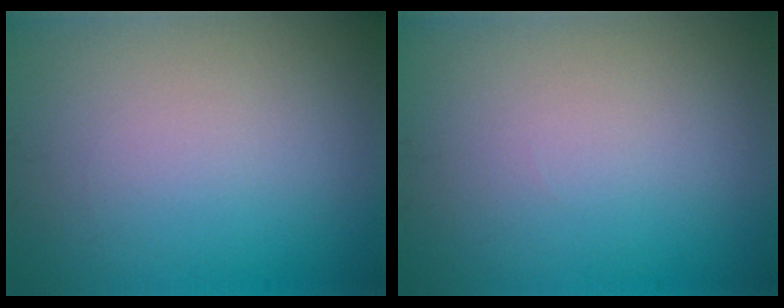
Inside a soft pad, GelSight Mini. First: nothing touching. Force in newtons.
{"total": 0.0}